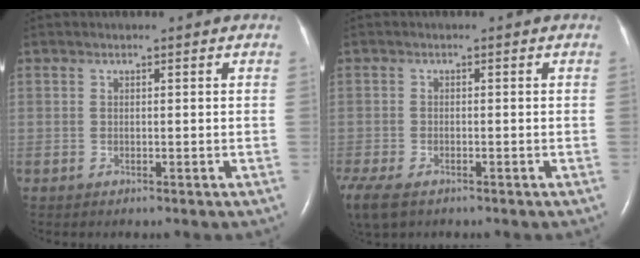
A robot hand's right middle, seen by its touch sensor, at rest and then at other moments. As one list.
[{"total": 10.9, "force": [-6.8, 5.9, 6.1], "torque": [-0.177, -0.020, -0.103]}]